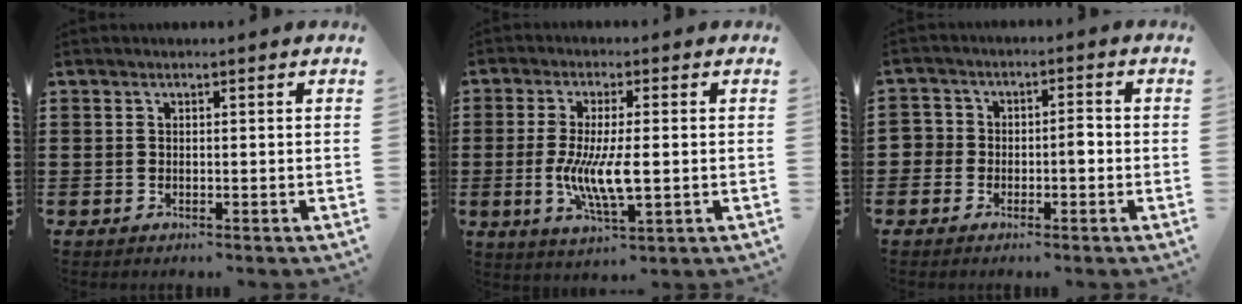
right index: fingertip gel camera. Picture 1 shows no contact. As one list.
[{"total": 8.1, "force": [-1.0, 2.4, 7.7], "torque": [-0.167, -0.013, -0.024]}, {"total": 2.9, "force": [-1.0, 2.1, 1.7], "torque": [-0.039, 0.006, -0.023]}]